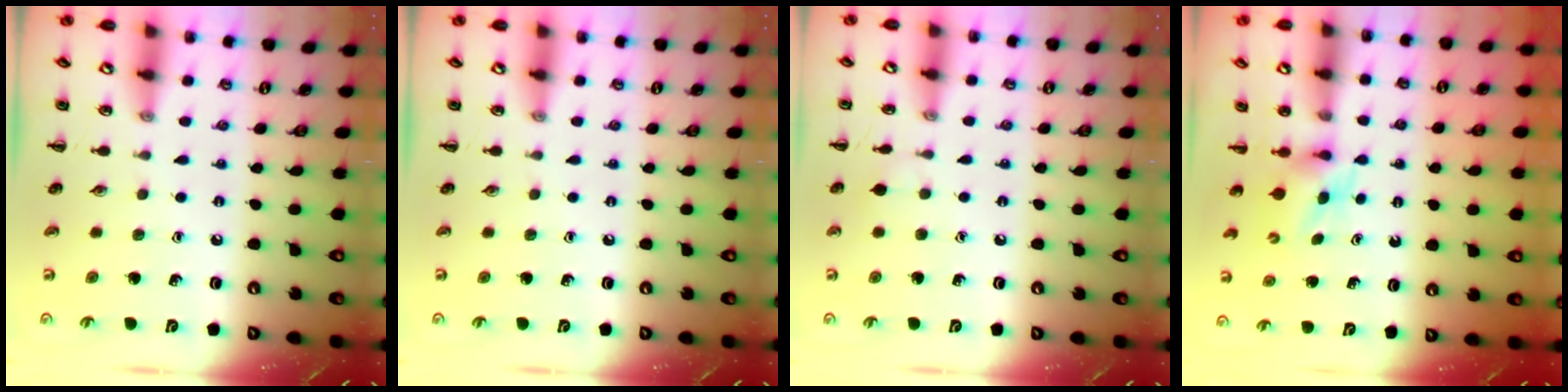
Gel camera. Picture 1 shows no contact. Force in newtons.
{"total": 0.0}
{"total": 4.7, "press": 4.4, "slide": 1.6}
{"total": 3.5, "press": 3.3, "slide": 1.2}